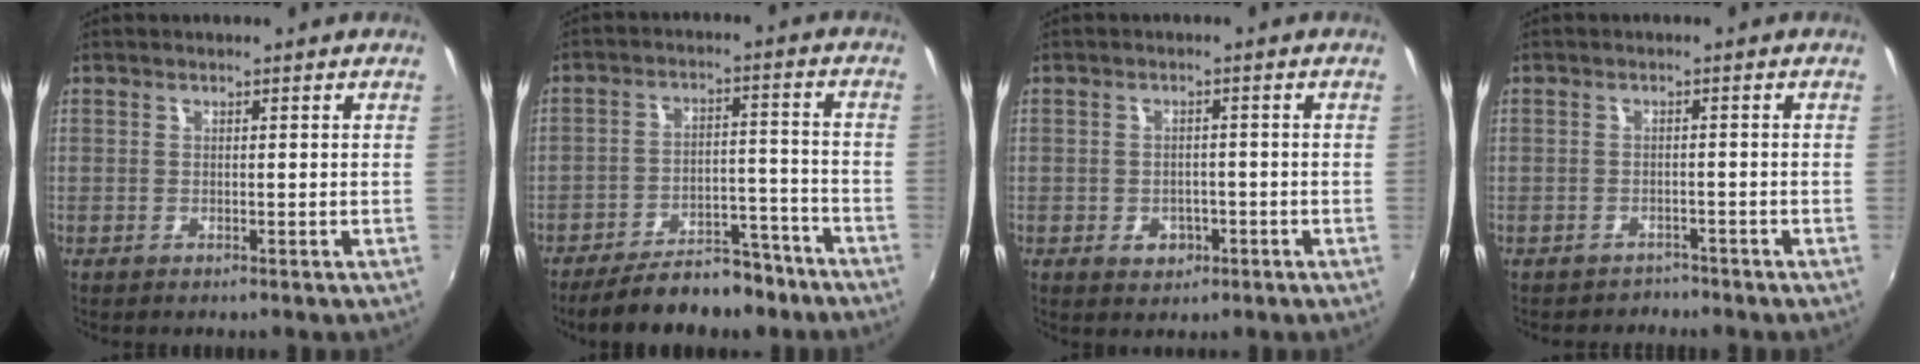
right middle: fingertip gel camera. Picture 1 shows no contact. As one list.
[{"total": 14.4, "force": [-11.9, 5.1, 6.3], "torque": [-0.122, 0.009, -0.165]}, {"total": 4.2, "force": [-1.9, 3.3, 1.8], "torque": [-0.039, -0.005, -0.022]}, {"total": 4.2, "force": [-3.8, 1.7, 0.3], "torque": [-0.019, -0.018, -0.056]}]